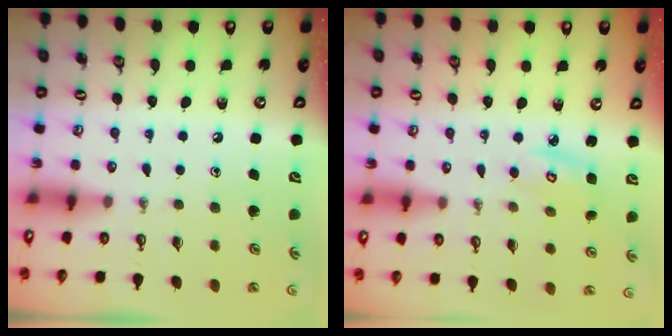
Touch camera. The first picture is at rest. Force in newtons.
{"total": 3.8, "press": 3.8, "slide": 0.2}